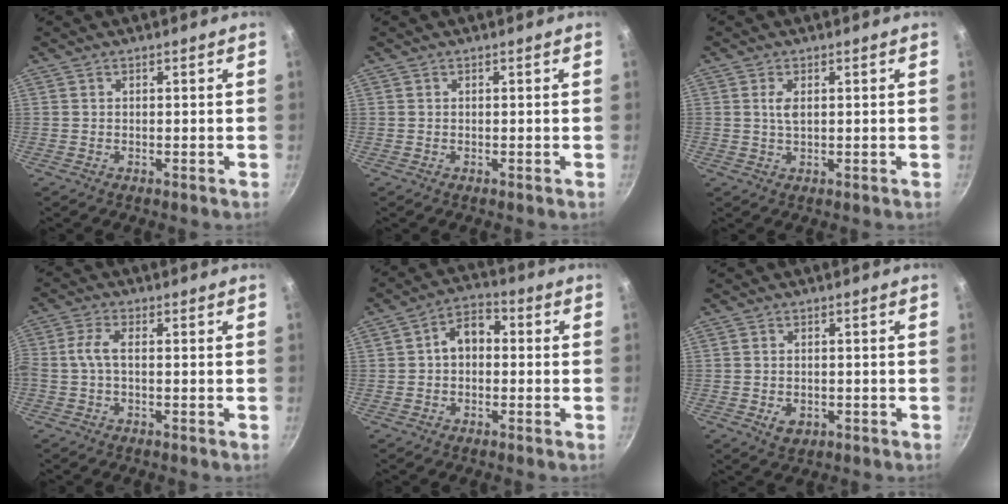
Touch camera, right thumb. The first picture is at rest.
{"total": 0.0}
{"total": 2.3, "force": [0.6, 1.1, 1.9], "torque": [-0.037, -0.002, 0.013]}
{"total": 4.0, "force": [-0.5, 1.7, 3.6], "torque": [-0.088, 0.014, -0.016]}
{"total": 6.8, "force": [0.1, 4.8, 4.8], "torque": [-0.048, 0.023, -0.011]}
{"total": 3.4, "force": [-1.0, 2.4, 2.1], "torque": [-0.032, 0.001, -0.011]}